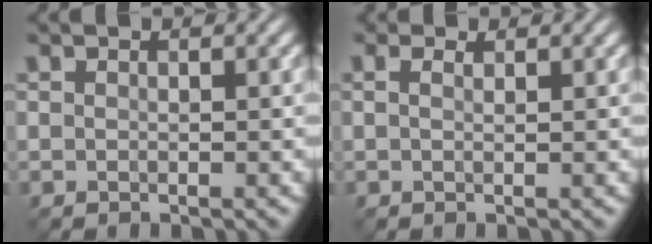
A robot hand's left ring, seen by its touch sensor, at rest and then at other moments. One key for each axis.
{"total": 1.6, "fx": 0.9, "fy": 0.8, "fz": 1.0, "tx": -0.017, "ty": 0.005, "tz": -0.003}